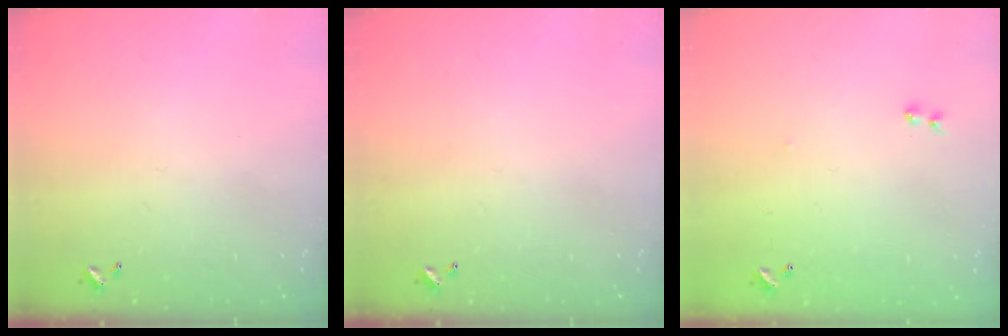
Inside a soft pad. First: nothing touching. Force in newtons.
{"total": 0.0}
{"total": 7.2, "press": 7.2, "slide": 0.5}